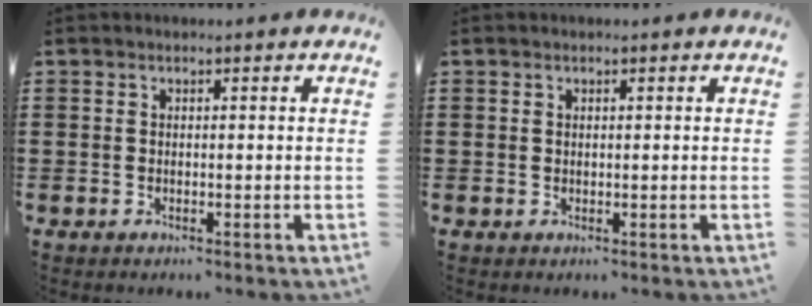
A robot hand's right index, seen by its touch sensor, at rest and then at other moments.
{"total": 0.0}